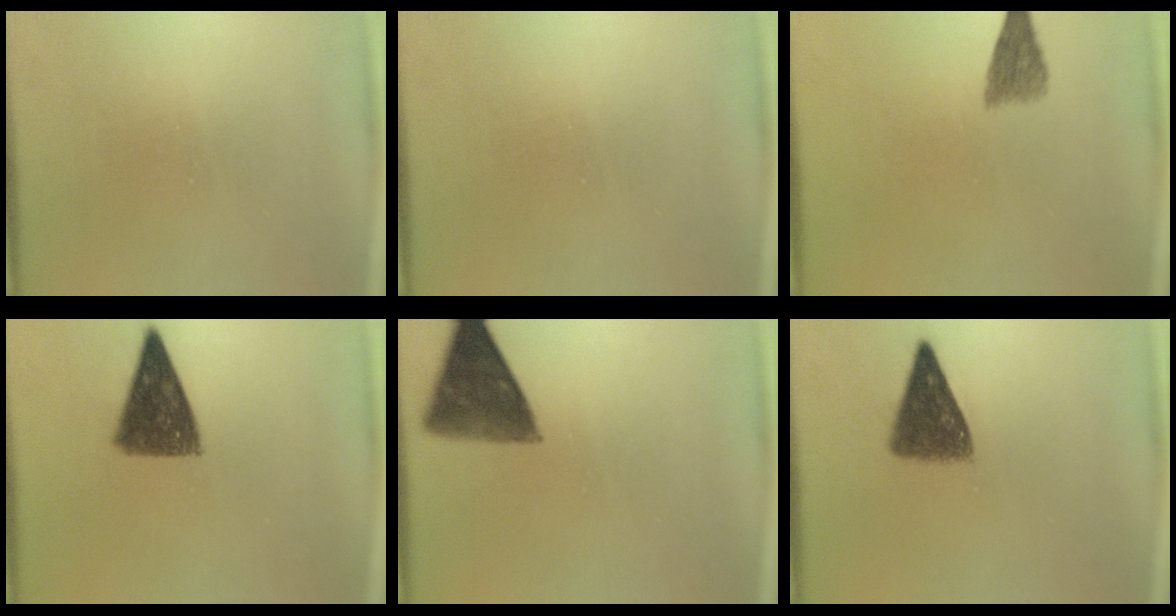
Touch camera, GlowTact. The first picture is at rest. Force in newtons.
{"total": 0.0}
{"total": 2.9}
{"total": 9.8}
{"total": 9.5}
{"total": 7.5}